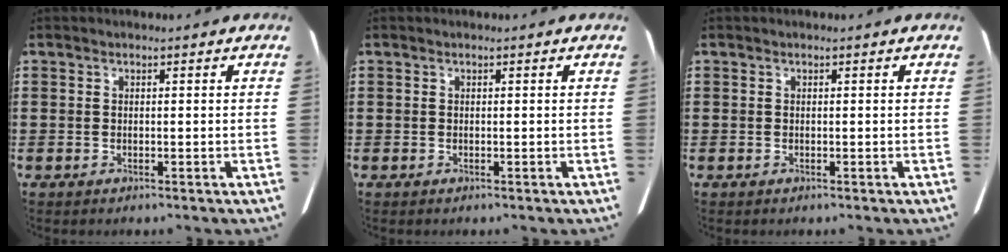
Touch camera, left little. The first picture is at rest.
{"total": 0.0}
{"total": 0.0}